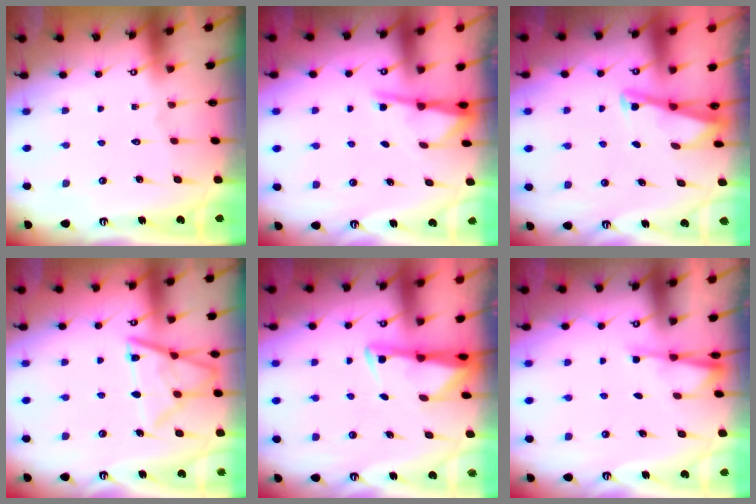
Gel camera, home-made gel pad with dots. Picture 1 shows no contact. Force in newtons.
{"total": 2.4, "press": 2.4, "slide": 0.3}
{"total": 3.0, "press": 3.0, "slide": 0.3}
{"total": 13.9, "press": 13.8, "slide": 1.5}
{"total": 3.5, "press": 3.5, "slide": 0.4}
{"total": 2.2, "press": 2.2, "slide": 0.5}